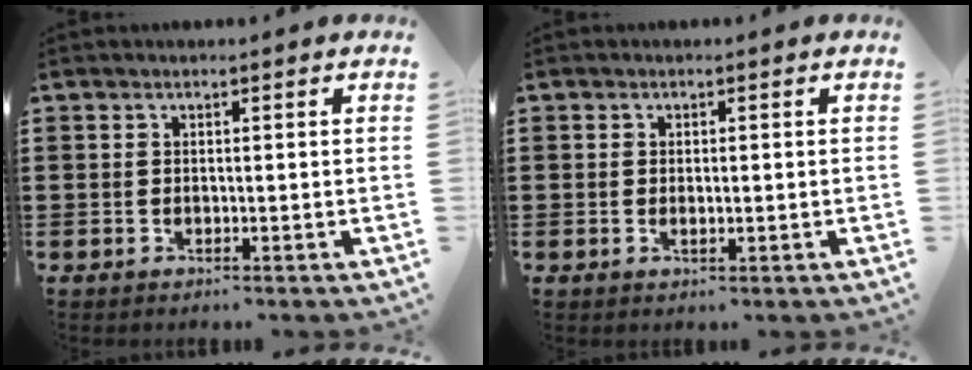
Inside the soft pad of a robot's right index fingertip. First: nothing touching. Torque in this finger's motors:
{"motor_torque": [-0.81, 0.91, -0.03, 0.00]}